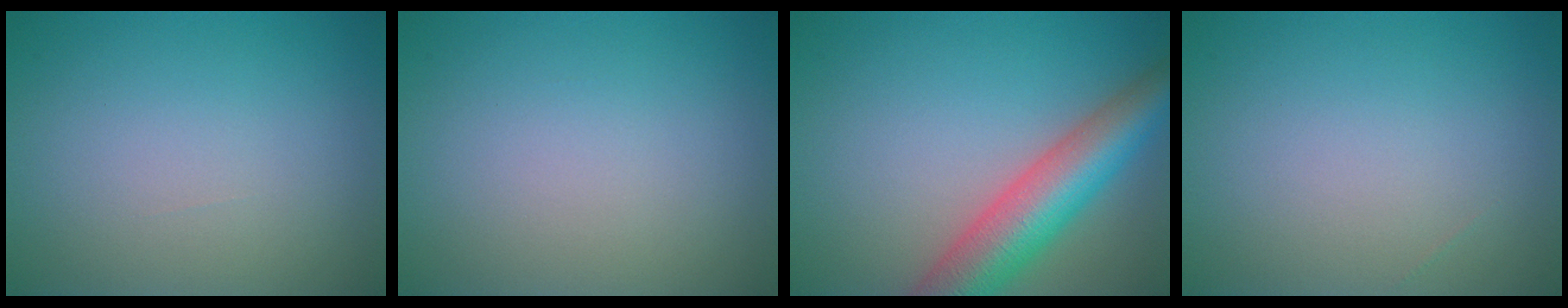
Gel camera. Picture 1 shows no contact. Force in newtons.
{"total": 0.0}
{"total": 7.9, "press": 7.9, "slide": 0.4}
{"total": 0.0}